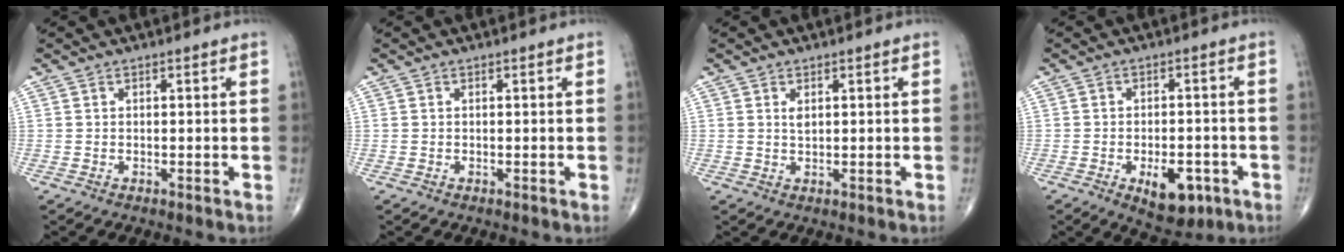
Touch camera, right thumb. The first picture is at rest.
{"total": 0.0}
{"total": 1.4, "force": [0.5, 0.7, 1.1], "torque": [-0.016, -0.003, 0.011]}
{"total": 5.2, "force": [-1.9, 2.9, 3.8], "torque": [-0.037, 0.003, -0.016]}